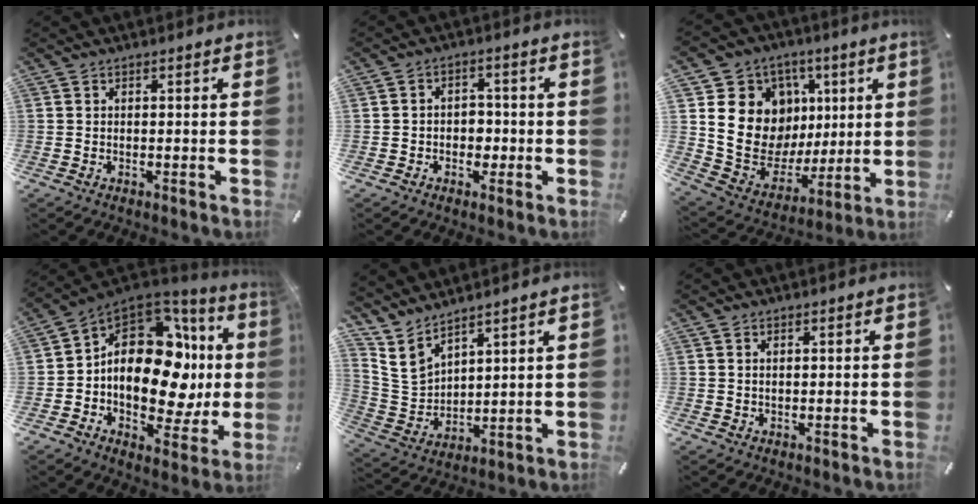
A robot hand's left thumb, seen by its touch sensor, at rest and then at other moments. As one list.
[{"total": 4.2, "force": [-1.2, 3.5, 1.9], "torque": [-0.028, 0.005, -0.024]}, {"total": 18.2, "force": [4.3, 16.1, 7.3], "torque": [-0.112, -0.034, 0.109]}, {"total": 19.4, "force": [2.0, 12.5, 14.7], "torque": [-0.232, -0.036, 0.029]}, {"total": 7.0, "force": [5.5, 3.9, 1.8], "torque": [-0.060, -0.028, 0.108]}, {"total": 1.3, "force": [0.5, 1.0, 0.7], "torque": [-0.015, 0.005, 0.008]}]